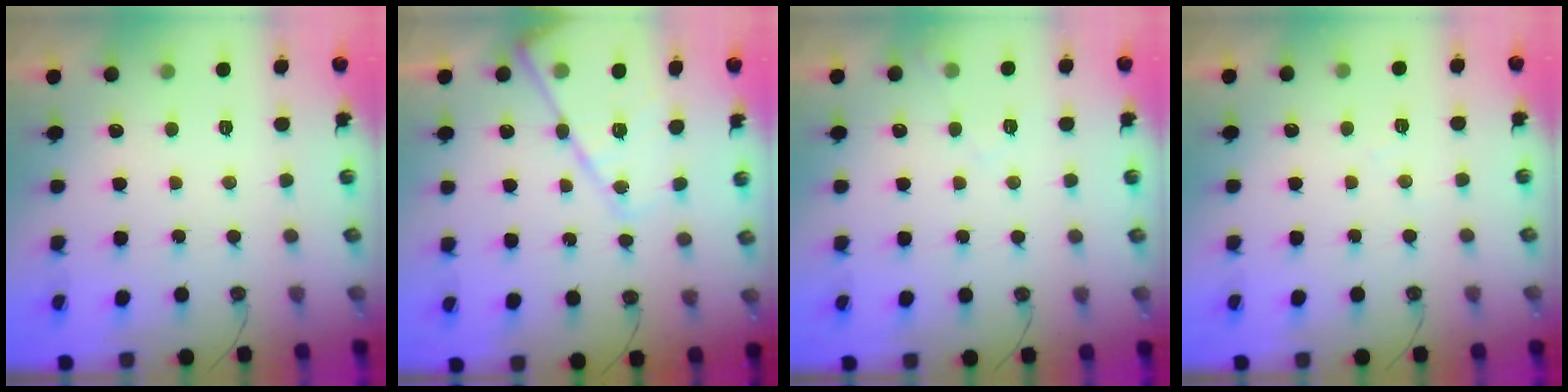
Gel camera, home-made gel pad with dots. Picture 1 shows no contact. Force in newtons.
{"total": 15.8, "press": 15.7, "slide": 1.3}
{"total": 6.1, "press": 6.0, "slide": 0.8}
{"total": 4.5, "press": 4.5, "slide": 0.7}